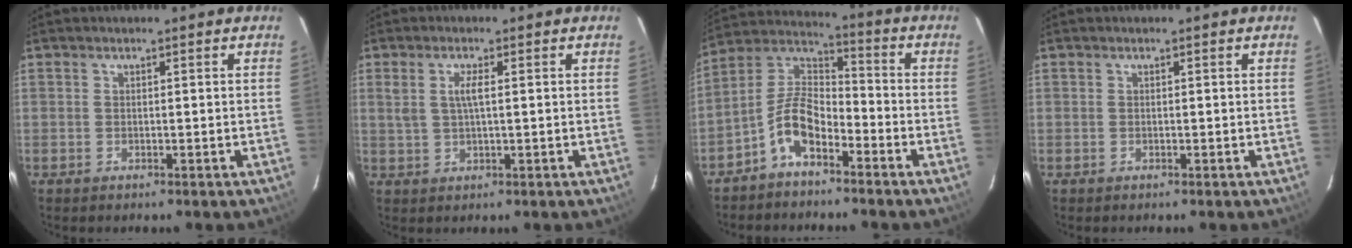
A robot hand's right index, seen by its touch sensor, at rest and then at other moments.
{"total": 3.0, "force": [0.6, 0.6, 2.9], "torque": [-0.059, 0.001, 0.013]}
{"total": 9.1, "force": [-5.2, 4.1, 6.1], "torque": [-0.138, 0.021, -0.106]}
{"total": 0.0}